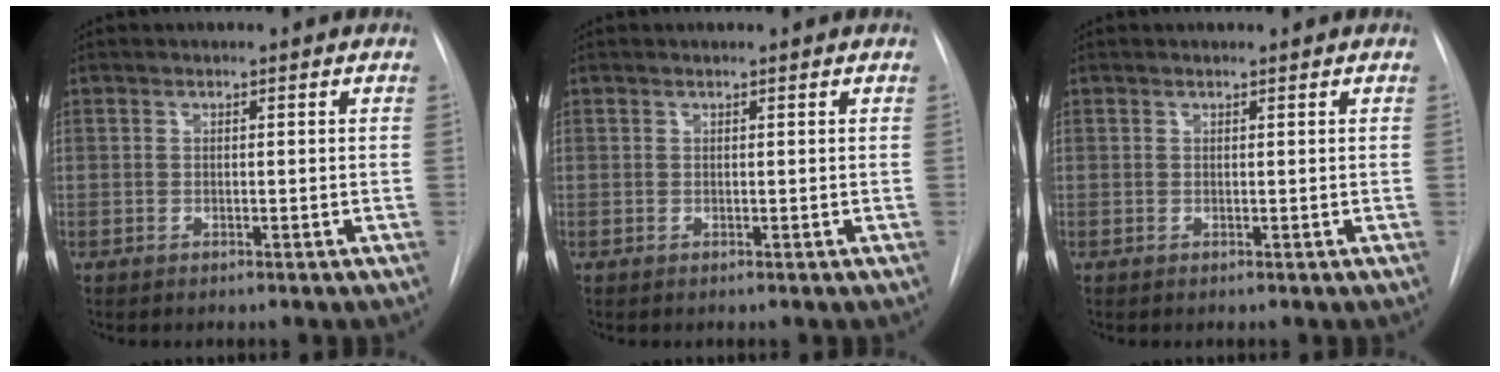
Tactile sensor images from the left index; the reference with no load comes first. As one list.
[{"total": 0.0}, {"total": 0.0}]